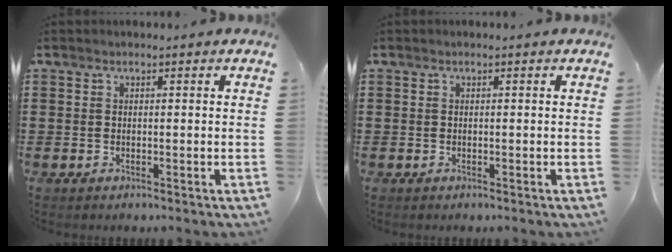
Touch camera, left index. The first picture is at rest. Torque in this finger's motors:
{"motor_torque": [0.00, 0.00, 0.00, 0.00]}